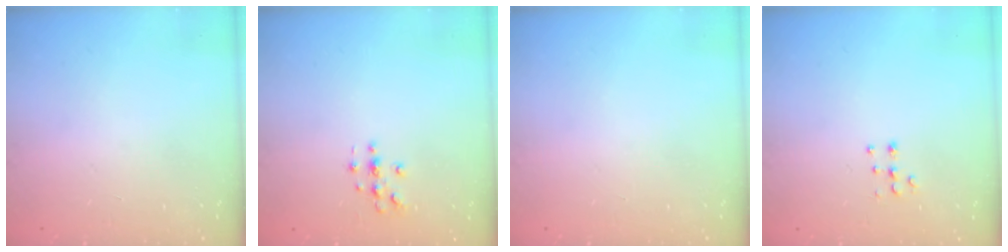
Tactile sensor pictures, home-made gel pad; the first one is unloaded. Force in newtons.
{"total": 3.0, "press": 3.0, "slide": 0.3}
{"total": 0.0}
{"total": 5.2, "press": 5.2, "slide": 0.2}